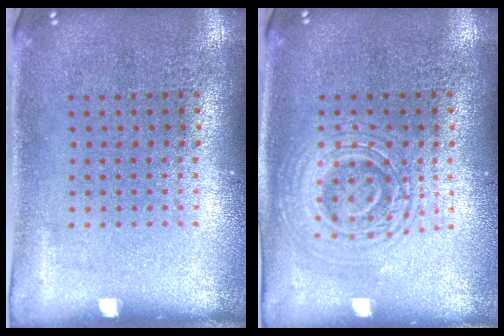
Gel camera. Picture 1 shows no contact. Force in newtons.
{"total": 2.6, "press": 2.5, "slide": 0.5}